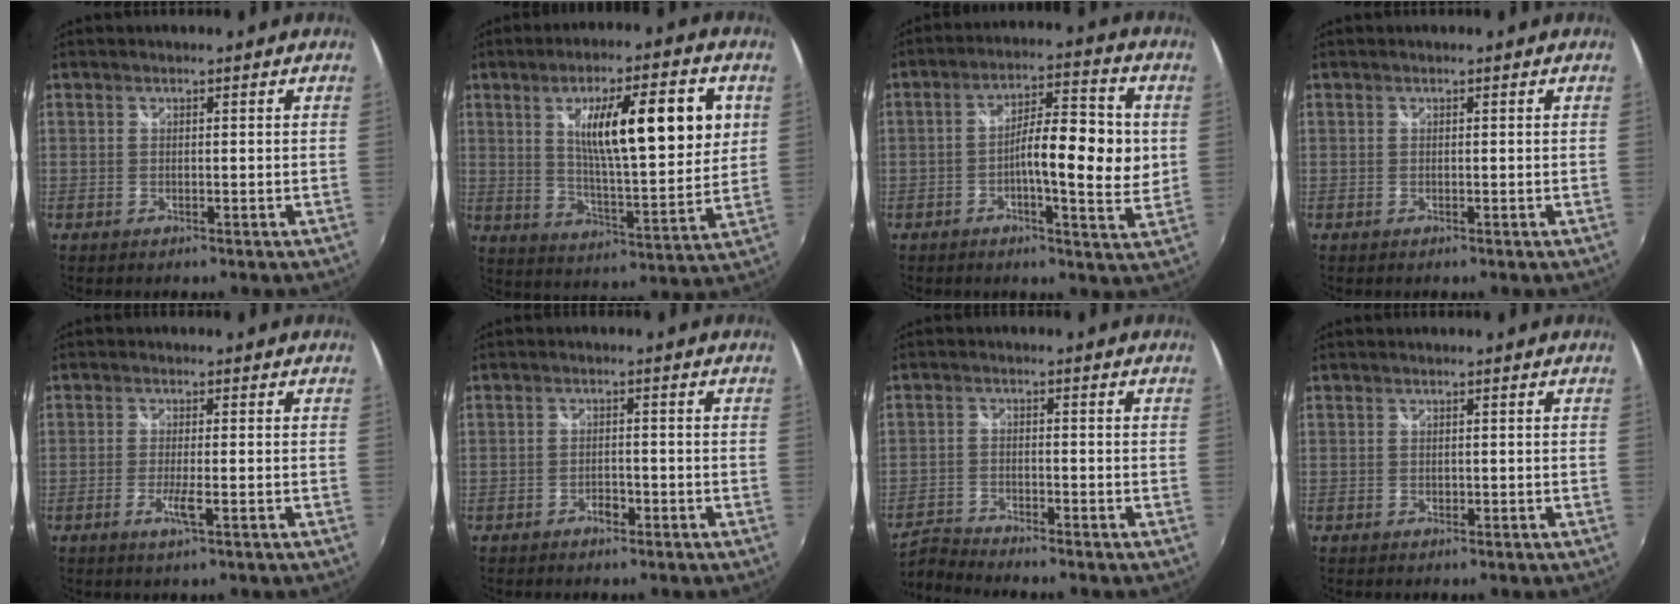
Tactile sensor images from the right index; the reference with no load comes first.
{"total": 18.1, "force": [5.5, 4.1, 16.8], "torque": [-0.262, 0.004, 0.087]}
{"total": 11.9, "force": [-0.2, 2.8, 11.5], "torque": [-0.181, 0.010, -0.008]}
{"total": 0.0}
{"total": 3.1, "force": [-1.3, -0.1, 2.8], "torque": [-0.059, -0.008, -0.026]}
{"total": 2.1, "force": [-1.6, 1.1, 1.0], "torque": [-0.020, 0.000, -0.026]}
{"total": 4.8, "force": [-4.8, -0.2, 0.3], "torque": [-0.023, -0.005, -0.106]}
{"total": 0.0}